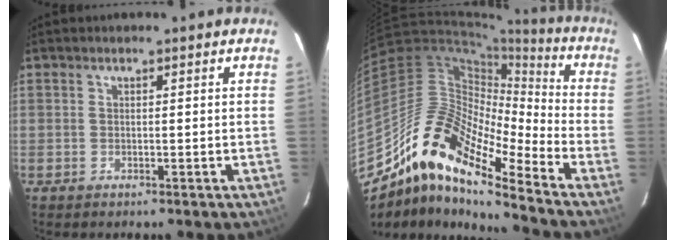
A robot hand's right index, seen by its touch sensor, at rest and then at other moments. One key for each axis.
{"total": 16.0, "fx": -12.1, "fy": 3.3, "fz": 10.0, "tx": -0.158, "ty": 0.003, "tz": -0.248}